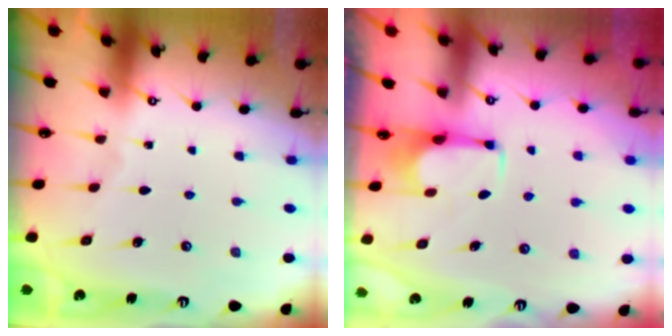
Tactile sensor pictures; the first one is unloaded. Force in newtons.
{"total": 2.8, "press": 2.7, "slide": 0.7}